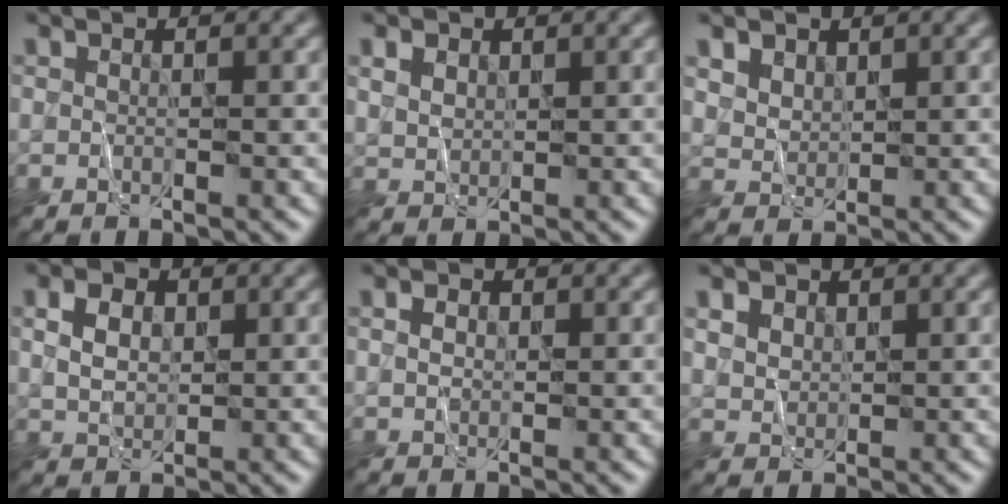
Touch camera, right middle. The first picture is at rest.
{"total": 2.0, "force": [1.0, 1.4, 1.0], "torque": [-0.024, 0.002, 0.022]}
{"total": 2.9, "force": [1.9, 1.8, 1.3], "torque": [-0.037, 0.002, 0.043]}
{"total": 3.1, "force": [0.8, 2.2, 2.0], "torque": [-0.041, 0.004, 0.014]}
{"total": 1.5, "force": [0.3, 1.1, 1.0], "torque": [-0.015, 0.003, 0.006]}
{"total": 3.6, "force": [1.9, 2.5, 1.7], "torque": [-0.051, 0.008, 0.039]}